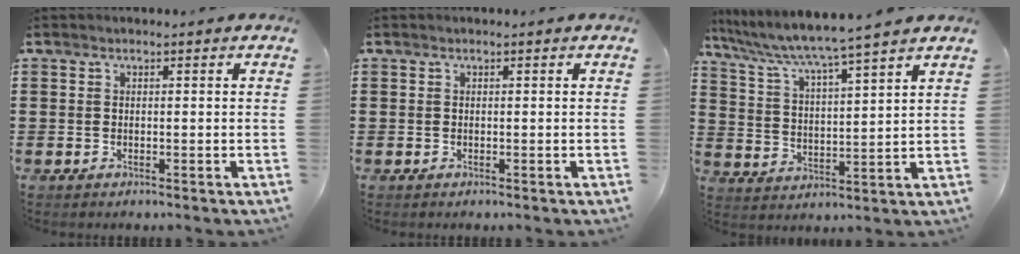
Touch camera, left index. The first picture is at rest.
{"total": 0.0}
{"total": 4.6, "force": [4.1, -0.9, 2.1], "torque": [-0.064, -0.036, 0.060]}